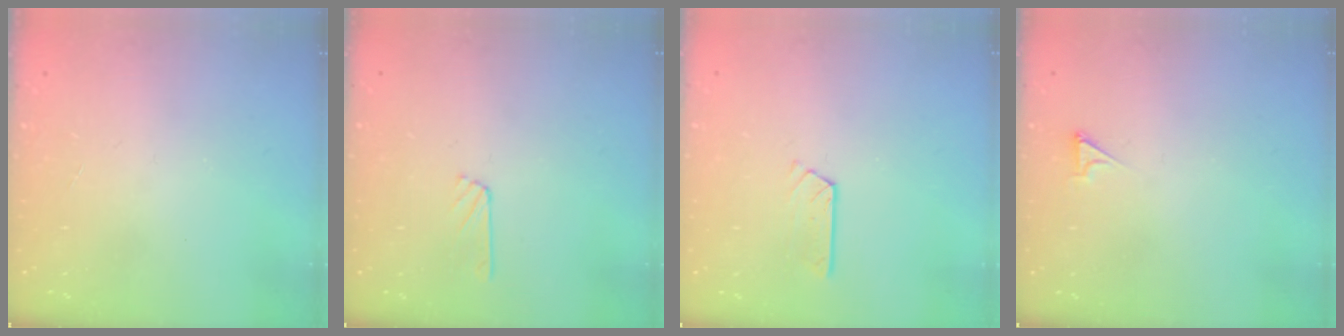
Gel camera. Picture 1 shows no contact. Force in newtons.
{"total": 5.1, "press": 5.1, "slide": 0.5}
{"total": 4.5, "press": 4.4, "slide": 0.4}
{"total": 2.2, "press": 2.2, "slide": 0.3}